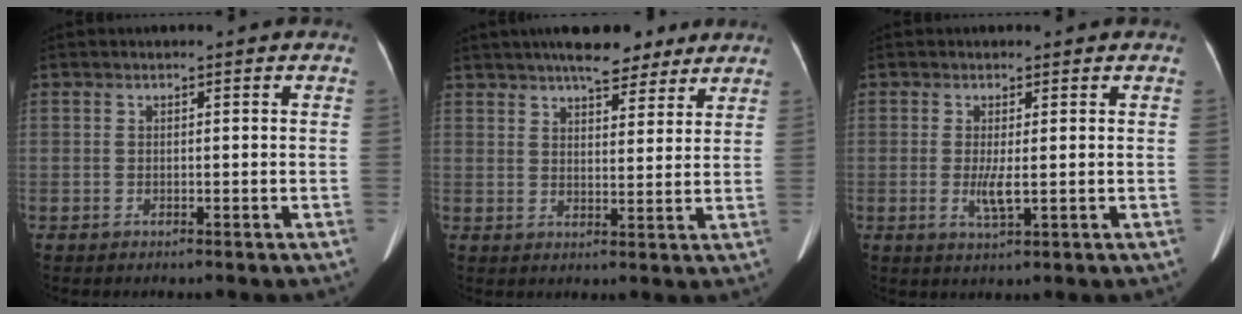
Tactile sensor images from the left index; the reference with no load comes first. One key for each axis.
{"total": 10.1, "fx": 8.0, "fy": 3.0, "fz": 5.3, "tx": -0.070, "ty": 0.020, "tz": 0.117}
{"total": 2.8, "fx": -0.1, "fy": 0.4, "fz": 2.8, "tx": -0.058, "ty": -0.007, "tz": 0.003}